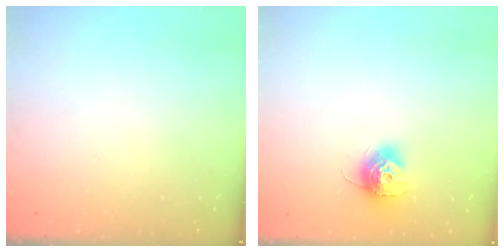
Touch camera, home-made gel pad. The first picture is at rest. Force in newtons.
{"total": 10.2, "press": 10.2, "slide": 0.4}